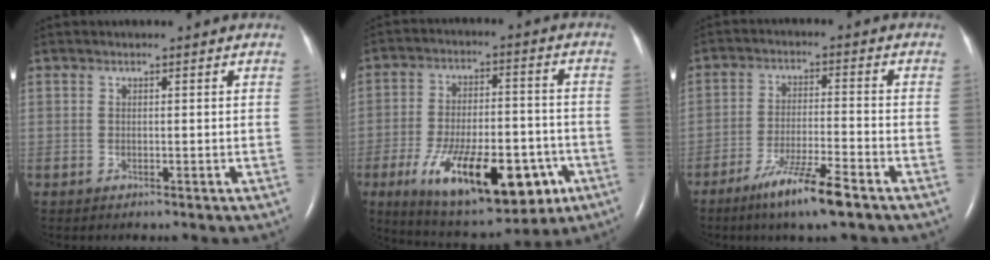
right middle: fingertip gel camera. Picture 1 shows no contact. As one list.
[{"total": 20.6, "force": [-9.1, 7.8, 16.7], "torque": [-0.253, -0.010, -0.124]}, {"total": 8.9, "force": [-6.0, 0.2, 6.6], "torque": [-0.127, -0.022, -0.107]}]